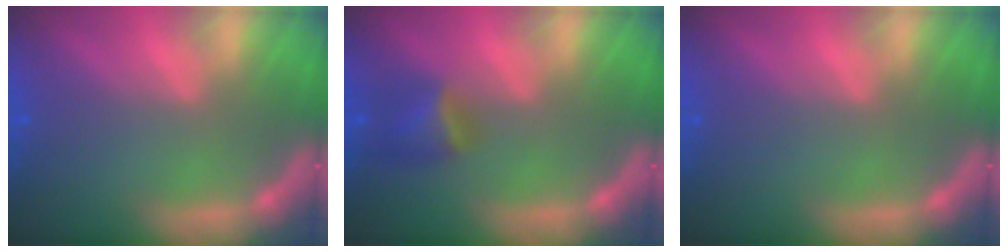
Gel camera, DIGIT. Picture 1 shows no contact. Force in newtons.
{"total": 2.9}
{"total": 0.0}